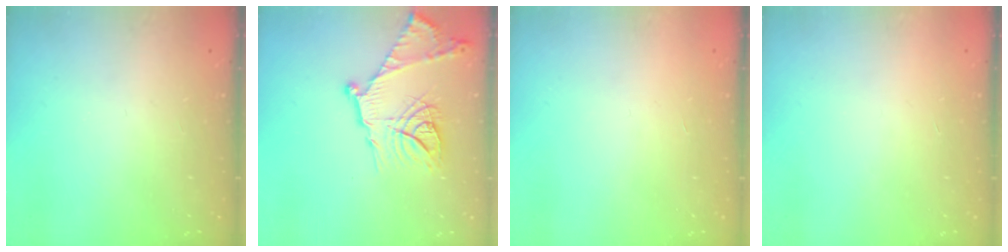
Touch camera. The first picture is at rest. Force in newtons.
{"total": 19.7, "press": 19.6, "slide": 1.7}
{"total": 1.7, "press": 1.7, "slide": 0.1}
{"total": 1.6, "press": 1.6, "slide": 0.1}